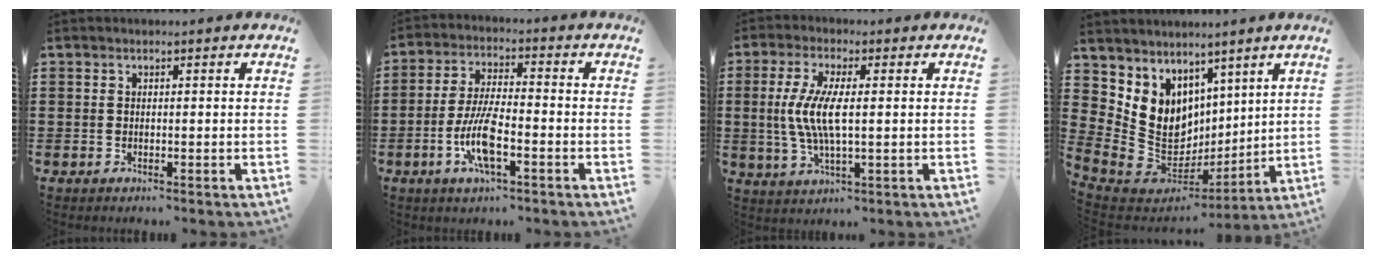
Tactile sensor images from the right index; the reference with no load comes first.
{"total": 8.3, "force": [-3.0, 2.3, 7.4], "torque": [-0.169, -0.014, -0.062]}
{"total": 7.3, "force": [0.2, 2.1, 6.9], "torque": [-0.155, -0.007, -0.007]}
{"total": 8.7, "force": [2.9, 8.1, 1.4], "torque": [-0.084, -0.044, 0.065]}